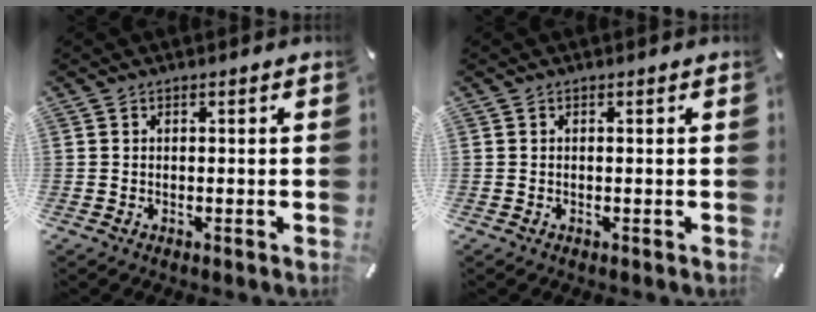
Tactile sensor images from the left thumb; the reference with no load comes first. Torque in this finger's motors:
{"motor_torque": [-0.02, 0.02, -0.01, 0.01, 0.00]}